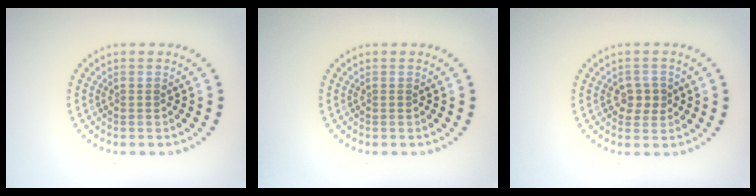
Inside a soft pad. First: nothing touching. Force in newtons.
{"total": 0.0}
{"total": 2.0, "press": 1.9, "slide": 0.4}